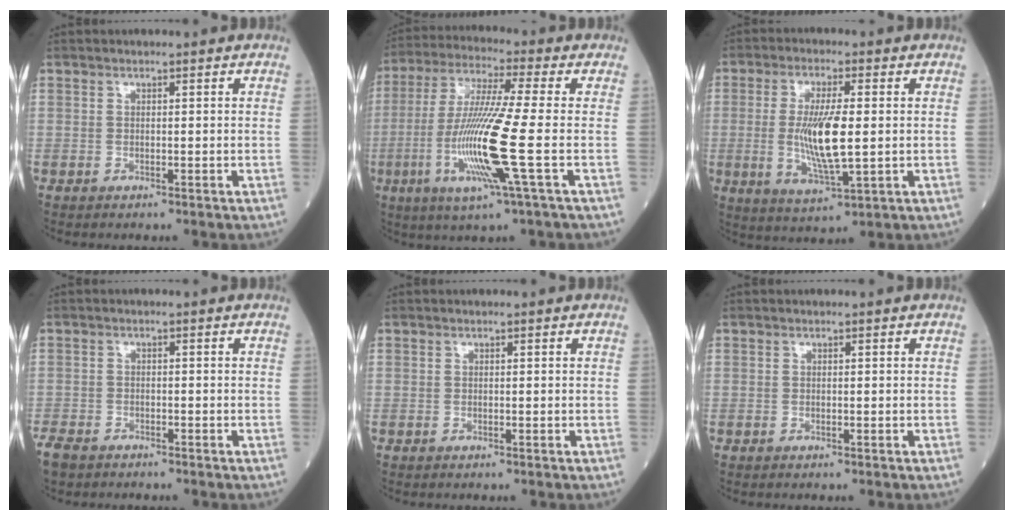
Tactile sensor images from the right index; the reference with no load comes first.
{"total": 14.5, "force": [-3.3, -1.1, 14.0], "torque": [-0.292, -0.019, -0.073]}
{"total": 9.9, "force": [-0.2, 1.2, 9.8], "torque": [-0.201, -0.013, -0.002]}
{"total": 3.8, "force": [-3.2, 1.6, 1.4], "torque": [-0.032, -0.007, -0.053]}
{"total": 0.0}
{"total": 0.0}